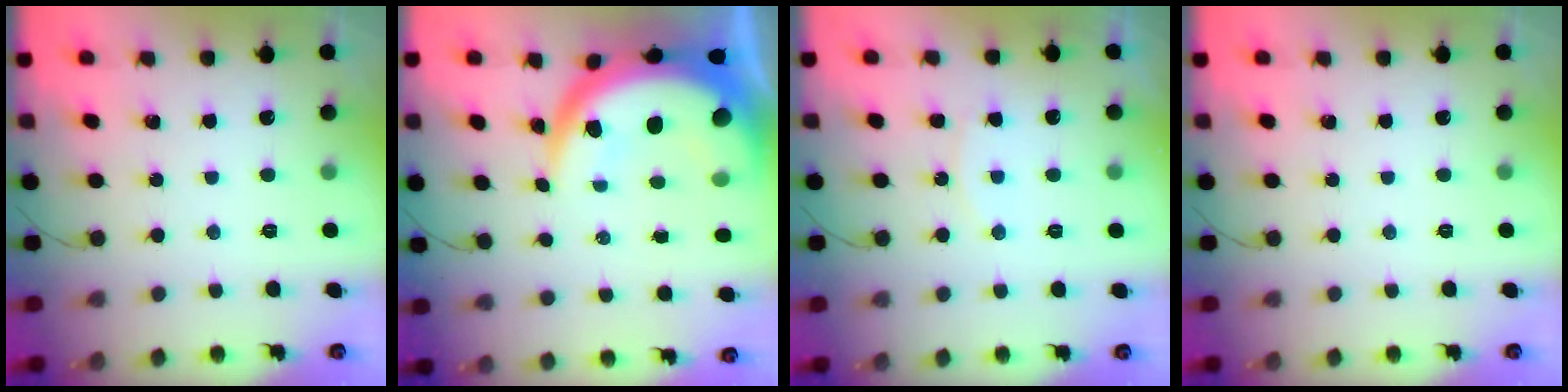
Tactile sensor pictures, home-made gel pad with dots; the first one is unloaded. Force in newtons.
{"total": 16.1, "press": 16.1, "slide": 1.5}
{"total": 5.8, "press": 5.8, "slide": 0.4}
{"total": 0.0}